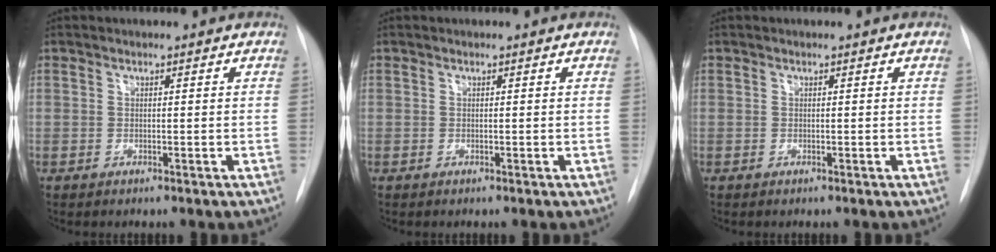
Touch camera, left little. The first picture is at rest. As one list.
[{"total": 0.0}, {"total": 0.0}]